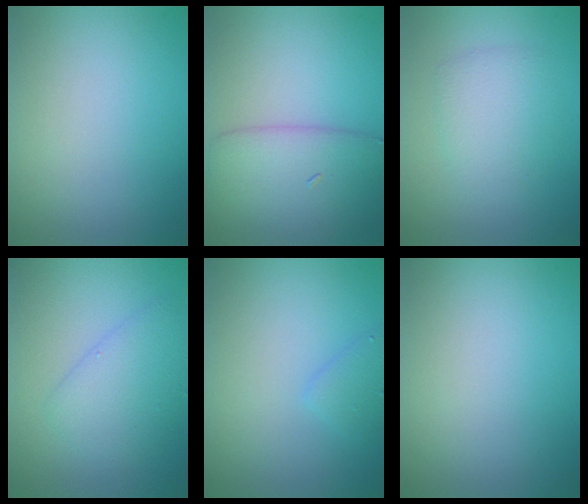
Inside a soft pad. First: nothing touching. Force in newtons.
{"total": 4.9, "press": 4.9, "slide": 0.2}
{"total": 2.7, "press": 2.7, "slide": 0.1}
{"total": 3.2, "press": 3.2, "slide": 0.1}
{"total": 1.4, "press": 1.4, "slide": 0.1}
{"total": 0.0}